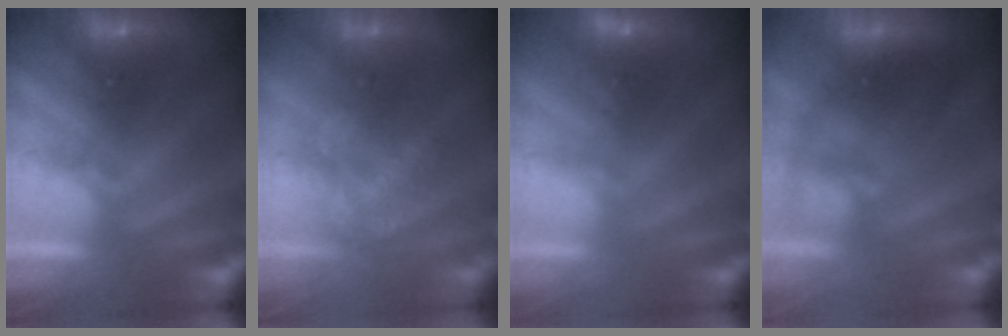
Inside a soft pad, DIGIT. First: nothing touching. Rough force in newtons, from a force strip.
{"total": 4.4}
{"total": 3.2}
{"total": 7.5}